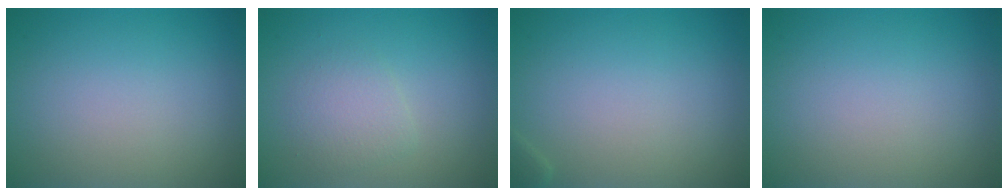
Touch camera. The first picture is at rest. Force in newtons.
{"total": 2.0, "press": 2.0, "slide": 0.2}
{"total": 0.6, "press": 0.6, "slide": 0.0}
{"total": 0.0}